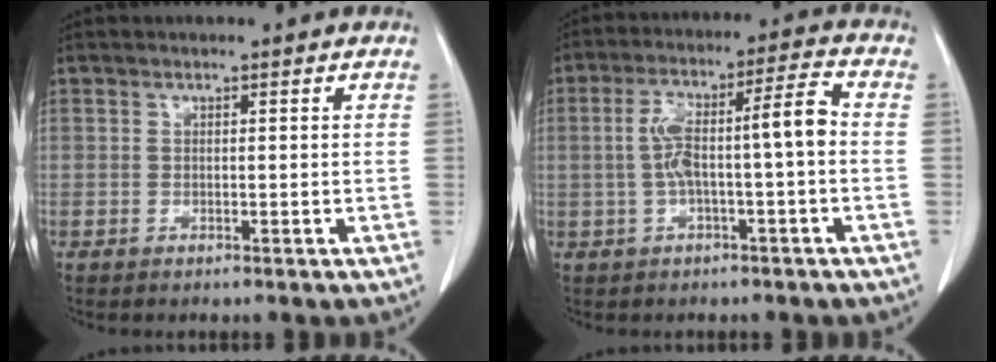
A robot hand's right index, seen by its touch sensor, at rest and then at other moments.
{"total": 9.1, "force": [-0.6, 1.3, 9.0], "torque": [-0.165, 0.038, -0.010]}